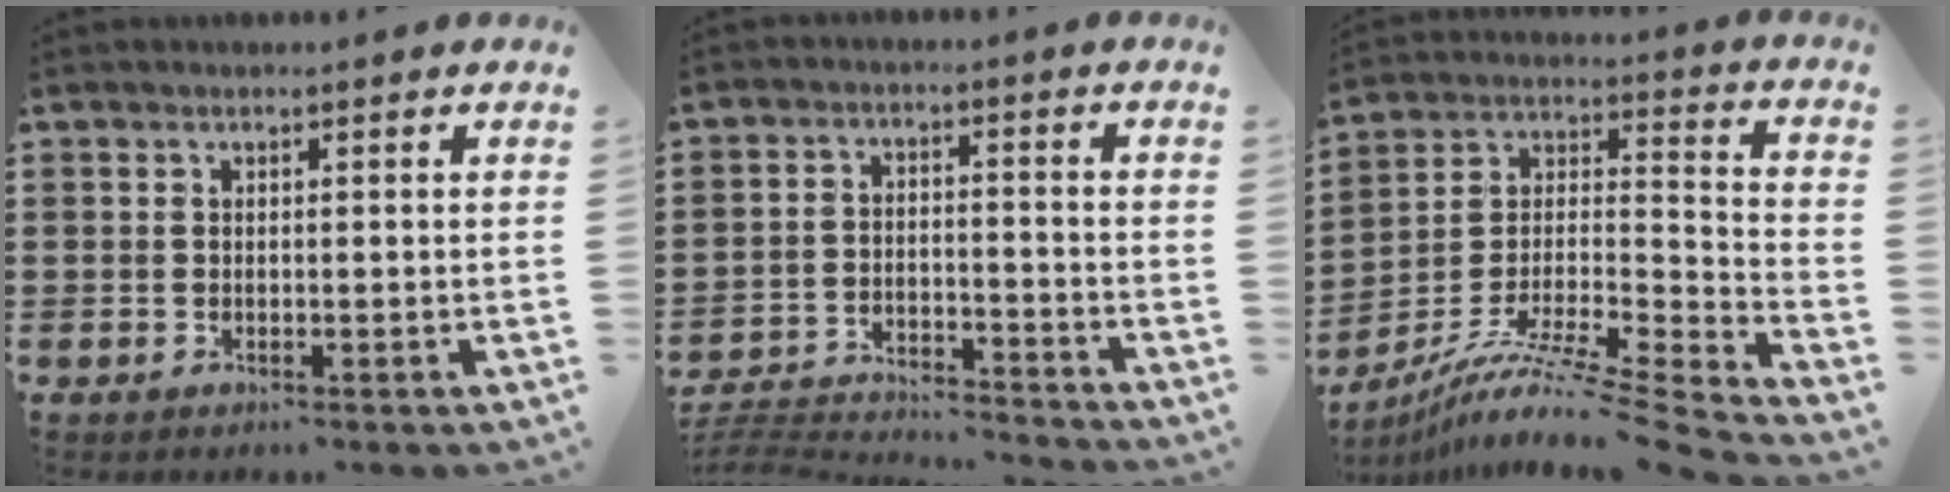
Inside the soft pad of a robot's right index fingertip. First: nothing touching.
{"total": 4.5, "force": [-4.4, 0.2, 0.8], "torque": [-0.030, -0.005, -0.096]}
{"total": 9.2, "force": [-7.4, 0.3, 5.5], "torque": [-0.097, -0.002, -0.148]}